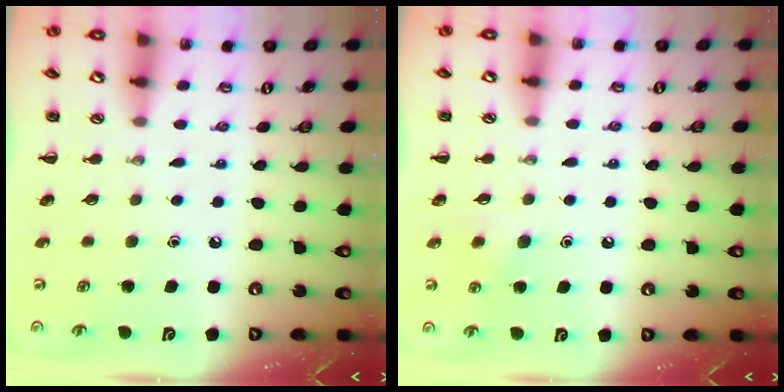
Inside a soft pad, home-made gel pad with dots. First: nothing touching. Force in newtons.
{"total": 5.2, "press": 4.9, "slide": 1.6}